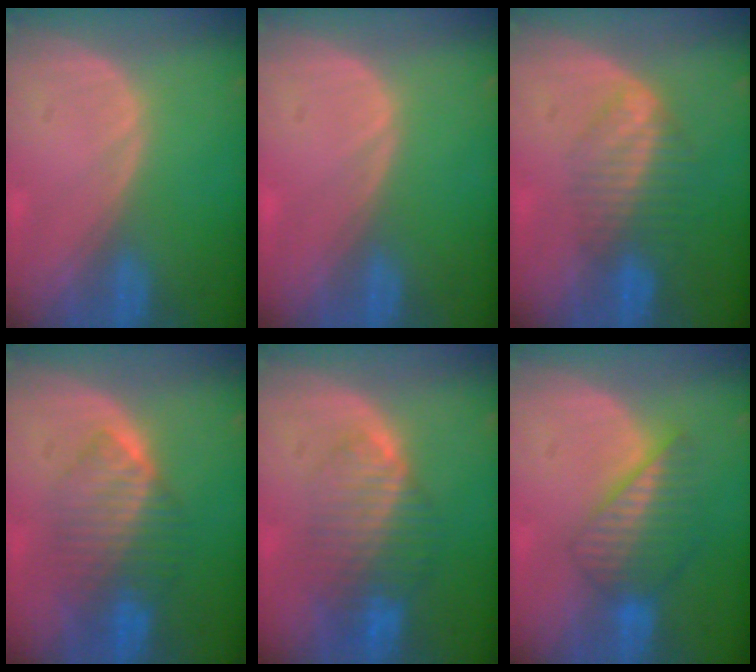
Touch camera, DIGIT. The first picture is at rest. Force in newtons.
{"total": 0.5, "press": 0.1, "slide": 0.5}
{"total": 6.7, "press": 5.7, "slide": 3.5}
{"total": 7.2, "press": 7.1, "slide": 1.0}
{"total": 8.4, "press": 7.2, "slide": 4.2}
{"total": 6.6, "press": 6.0, "slide": 2.6}